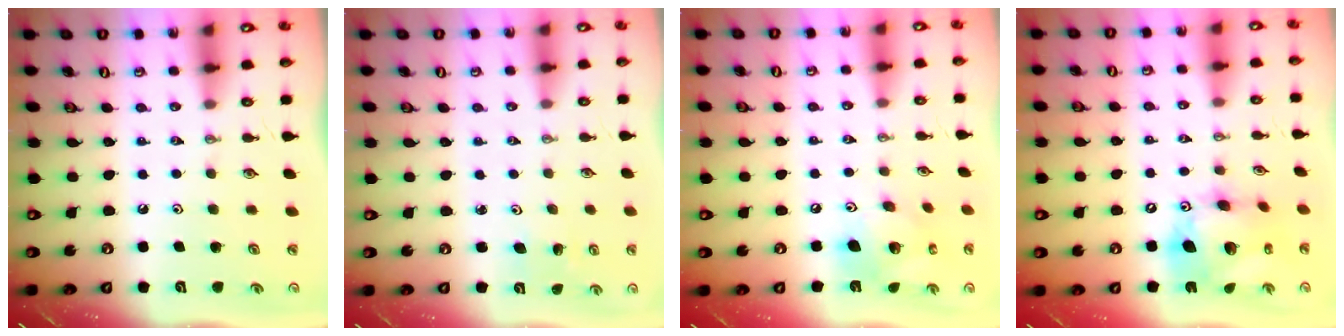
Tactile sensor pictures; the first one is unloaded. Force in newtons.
{"total": 3.0, "press": 3.0, "slide": 0.2}
{"total": 15.4, "press": 15.2, "slide": 1.8}
{"total": 16.3, "press": 16.3, "slide": 1.7}